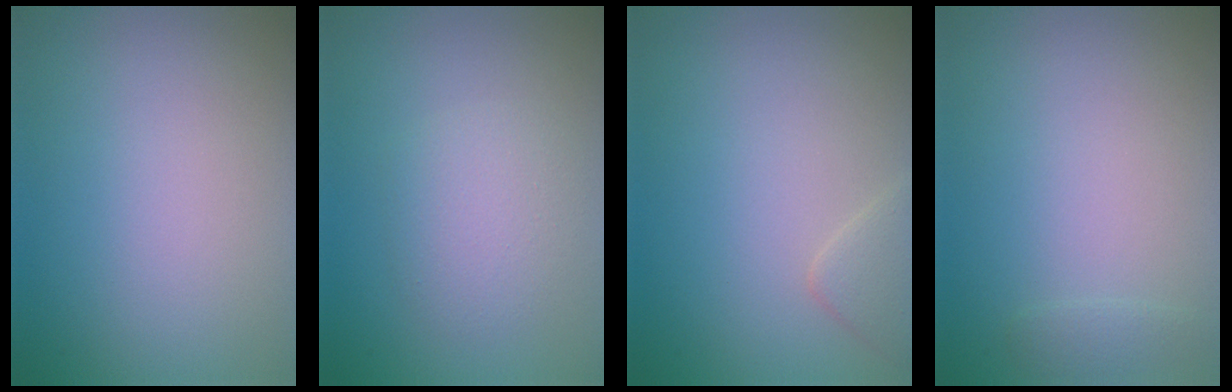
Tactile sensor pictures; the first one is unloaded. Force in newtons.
{"total": 2.8, "press": 2.8, "slide": 0.2}
{"total": 1.7, "press": 1.7, "slide": 0.1}
{"total": 0.8, "press": 0.8, "slide": 0.1}